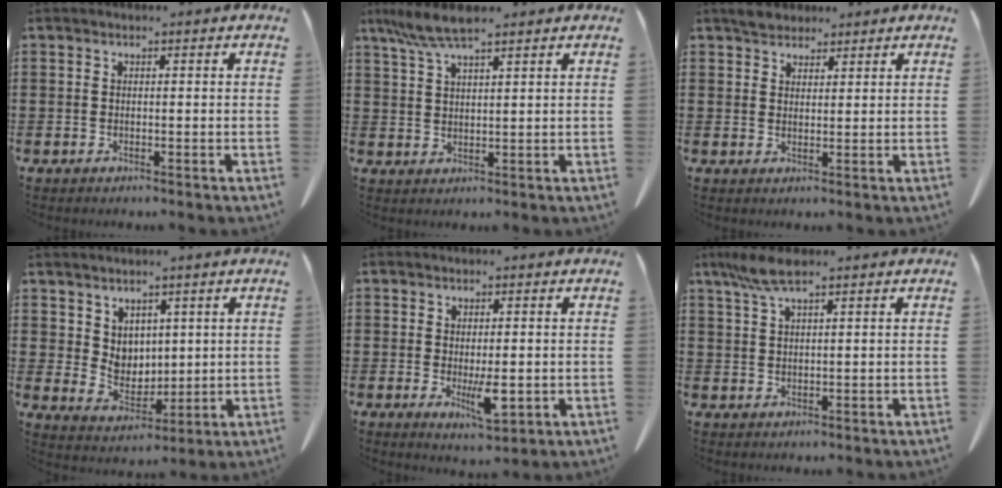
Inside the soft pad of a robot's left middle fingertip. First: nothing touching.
{"total": 6.0, "force": [4.4, 1.0, 4.1], "torque": [-0.089, -0.003, 0.079]}
{"total": 2.9, "force": [2.5, 1.4, 0.5], "torque": [-0.008, 0.004, 0.045]}
{"total": 4.9, "force": [3.5, 3.3, 0.7], "torque": [-0.026, -0.010, 0.066]}
{"total": 4.6, "force": [-0.4, 1.5, 4.3], "torque": [-0.073, -0.006, -0.008]}
{"total": 4.8, "force": [2.9, 0.9, 3.6], "torque": [-0.078, 0.002, 0.053]}